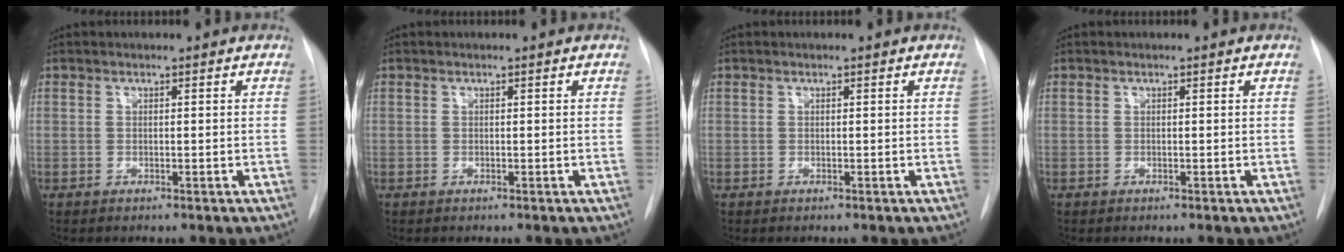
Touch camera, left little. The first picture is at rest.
{"total": 0.0}
{"total": 0.0}
{"total": 0.0}